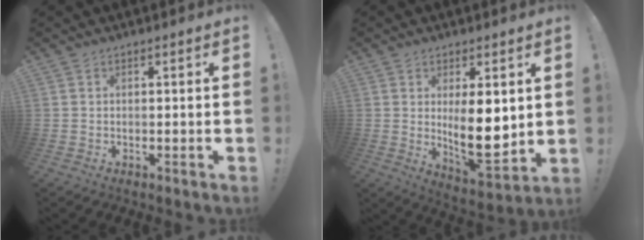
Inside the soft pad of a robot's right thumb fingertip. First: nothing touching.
{"total": 13.0, "force": [1.5, 5.1, 11.9], "torque": [-0.190, -0.027, 0.026]}